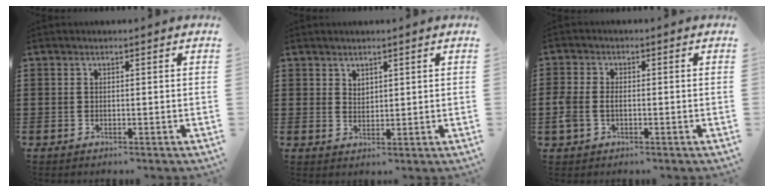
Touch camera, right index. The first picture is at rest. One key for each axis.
{"total": 1.8, "fx": 1.6, "fy": 0.9, "fz": 0.1, "tx": -0.005, "ty": 0.003, "tz": 0.032}
{"total": 2.6, "fx": -0.6, "fy": 1.9, "fz": 1.7, "tx": -0.049, "ty": -0.001, "tz": -0.017}